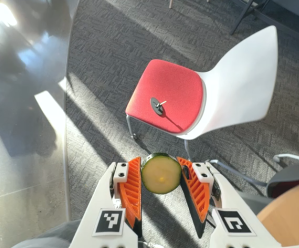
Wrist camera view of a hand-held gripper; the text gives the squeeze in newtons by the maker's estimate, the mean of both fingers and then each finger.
{"total": 7.8, "left": 8.1, "right": 7.5}